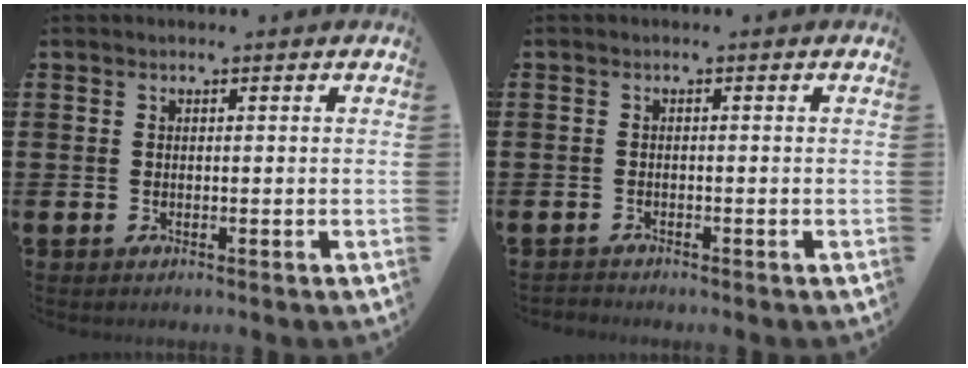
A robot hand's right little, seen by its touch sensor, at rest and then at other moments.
{"total": 0.6, "force": [-0.6, 0.1, 0.0], "torque": [-0.001, -0.002, -0.013]}